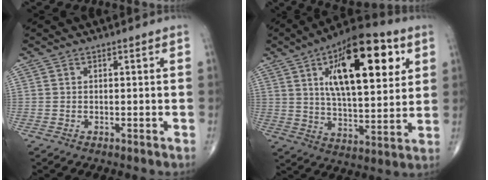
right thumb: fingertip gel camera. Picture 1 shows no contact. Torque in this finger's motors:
{"motor_torque": [-1.29, 2.36, 1.95, 0.82, 0.23]}